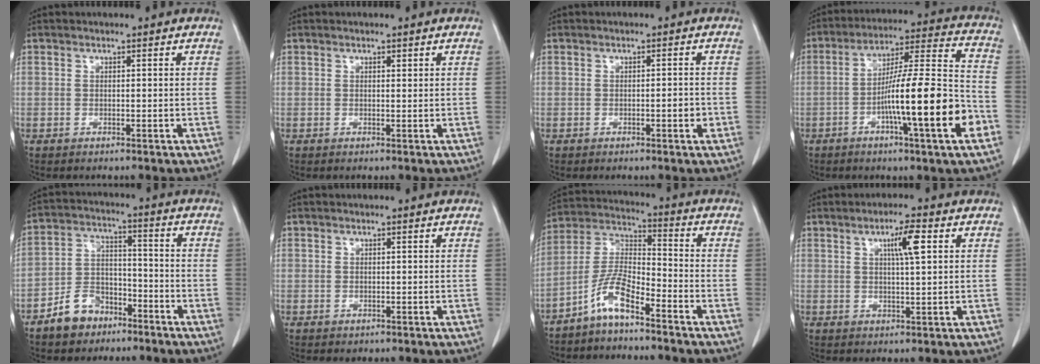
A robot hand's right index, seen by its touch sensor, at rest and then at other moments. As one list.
[{"total": 0.6, "force": [0.4, 0.2, 0.4], "torque": [-0.005, -0.002, 0.005]}, {"total": 1.8, "force": [-0.5, 0.5, 1.7], "torque": [-0.024, 0.000, -0.006]}, {"total": 17.9, "force": [-5.6, 0.3, 16.9], "torque": [-0.266, 0.002, -0.092]}, {"total": 8.0, "force": [-5.3, 5.3, 2.9], "torque": [-0.061, 0.021, -0.092]}, {"total": 0.7, "force": [0.2, 0.7, 0.0], "torque": [0.010, 0.003, 0.000]}, {"total": 7.7, "force": [-5.4, 1.5, 5.2], "torque": [-0.118, 0.006, -0.114]}, {"total": 5.0, "force": [1.9, 0.4, 4.6], "torque": [-0.076, 0.003, 0.030]}]